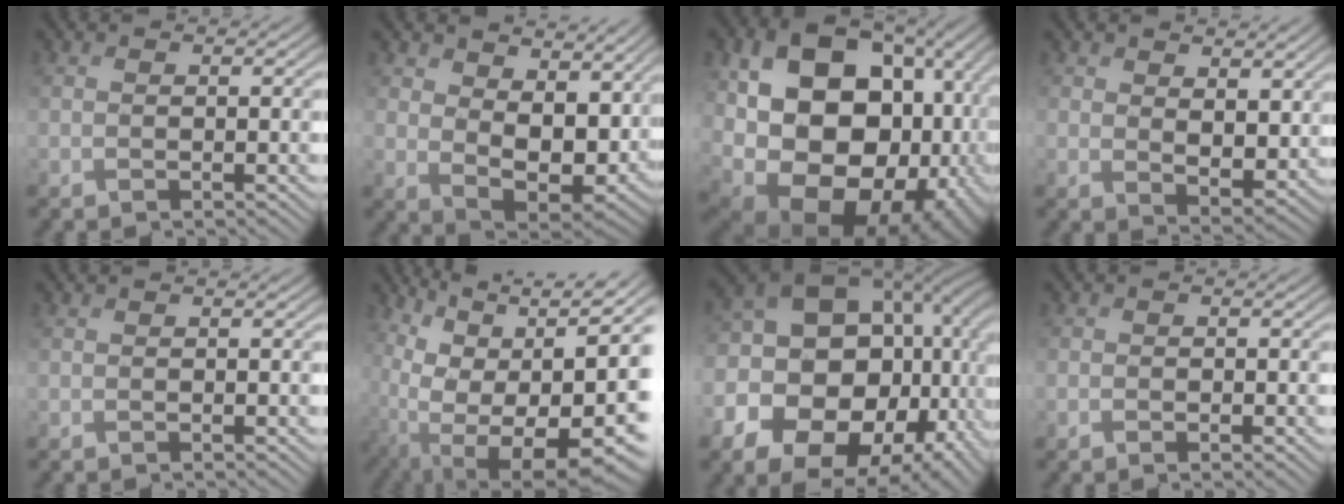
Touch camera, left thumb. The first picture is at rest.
{"total": 9.4, "force": [4.1, 5.4, 6.6], "torque": [-0.140, -0.012, 0.091]}
{"total": 22.3, "force": [-1.4, 16.0, 15.5], "torque": [-0.309, -0.047, 0.021]}
{"total": 5.0, "force": [2.7, 2.9, 3.1], "torque": [-0.069, -0.015, 0.065]}
{"total": 0.0}
{"total": 17.9, "force": [-1.3, 10.4, 14.5], "torque": [-0.219, -0.049, 0.032]}
{"total": 21.6, "force": [-3.2, 16.8, 13.2], "torque": [-0.255, -0.030, -0.027]}
{"total": 1.3, "force": [-1.0, 0.4, 0.6], "torque": [-0.011, -0.004, -0.006]}